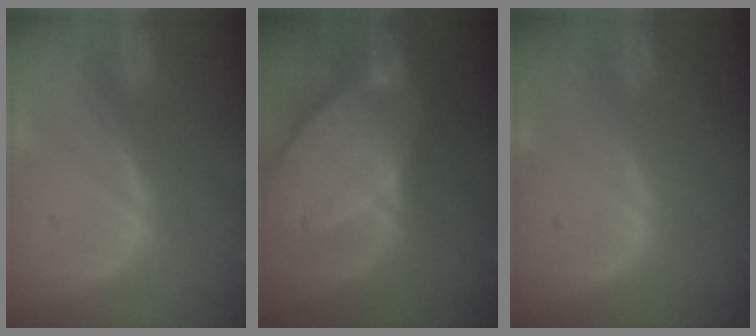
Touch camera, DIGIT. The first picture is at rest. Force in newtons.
{"total": 10.6, "press": 9.3, "slide": 5.0}
{"total": 0.0}